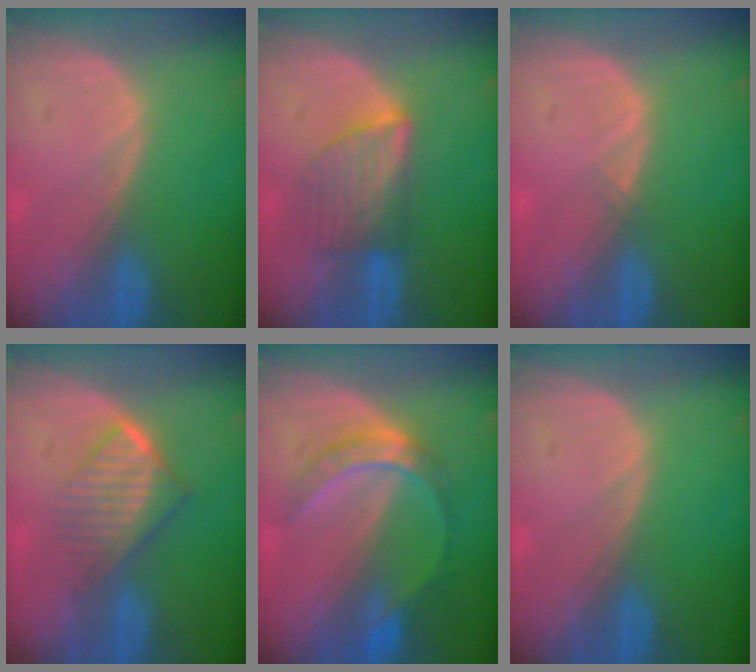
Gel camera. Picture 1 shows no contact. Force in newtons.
{"total": 6.0, "press": 6.0, "slide": 1.0}
{"total": 0.7, "press": 0.5, "slide": 0.4}
{"total": 6.6, "press": 5.9, "slide": 3.0}
{"total": 5.6, "press": 5.5, "slide": 1.0}
{"total": 0.0}